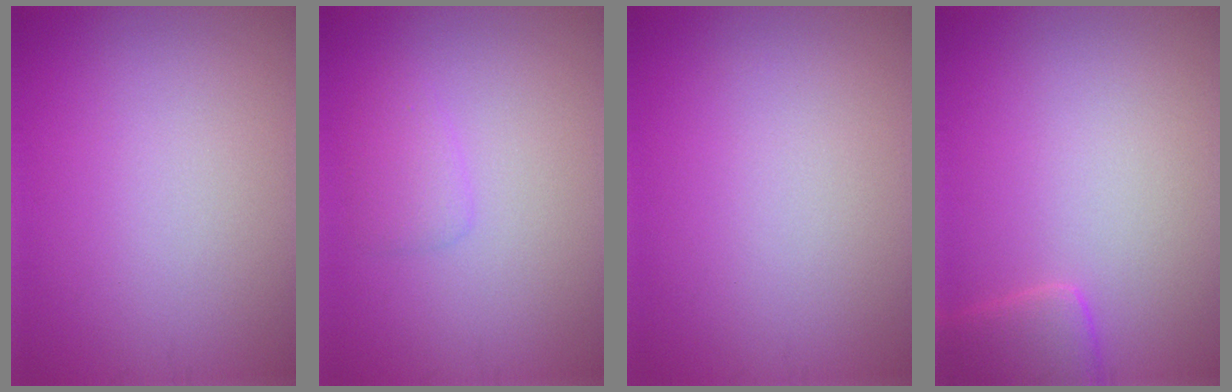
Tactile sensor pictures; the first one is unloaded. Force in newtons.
{"total": 1.5, "press": 1.5, "slide": 0.1}
{"total": 0.0}
{"total": 2.4, "press": 2.4, "slide": 0.2}